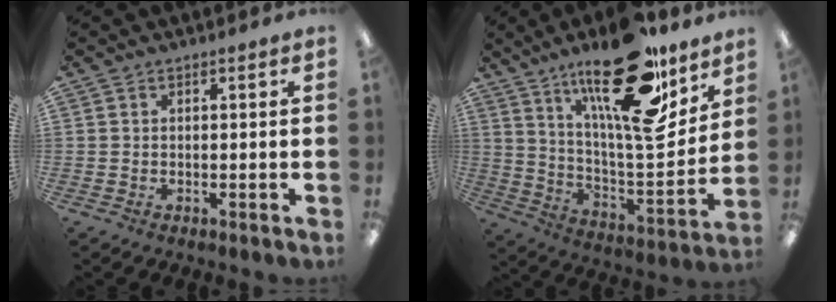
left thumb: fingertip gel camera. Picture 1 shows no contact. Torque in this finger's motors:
{"motor_torque": [2.52, 2.49, 1.70, -1.07, 0.18]}